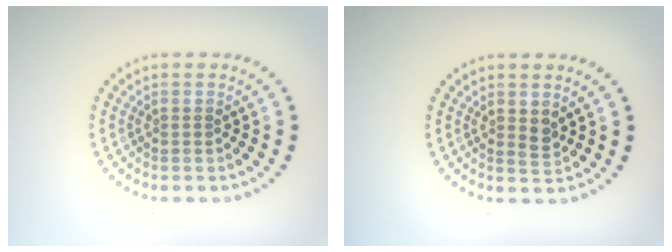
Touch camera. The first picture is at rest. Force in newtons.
{"total": 1.1, "press": 1.0, "slide": 0.4}